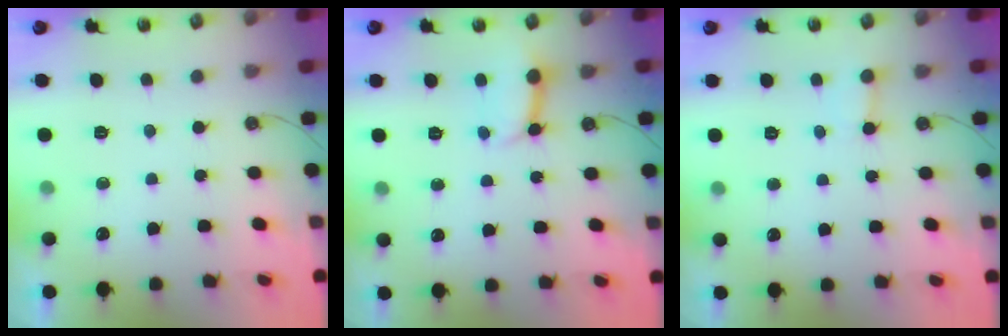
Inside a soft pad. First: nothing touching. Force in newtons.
{"total": 7.8, "press": 7.7, "slide": 0.9}
{"total": 2.4, "press": 2.4, "slide": 0.1}